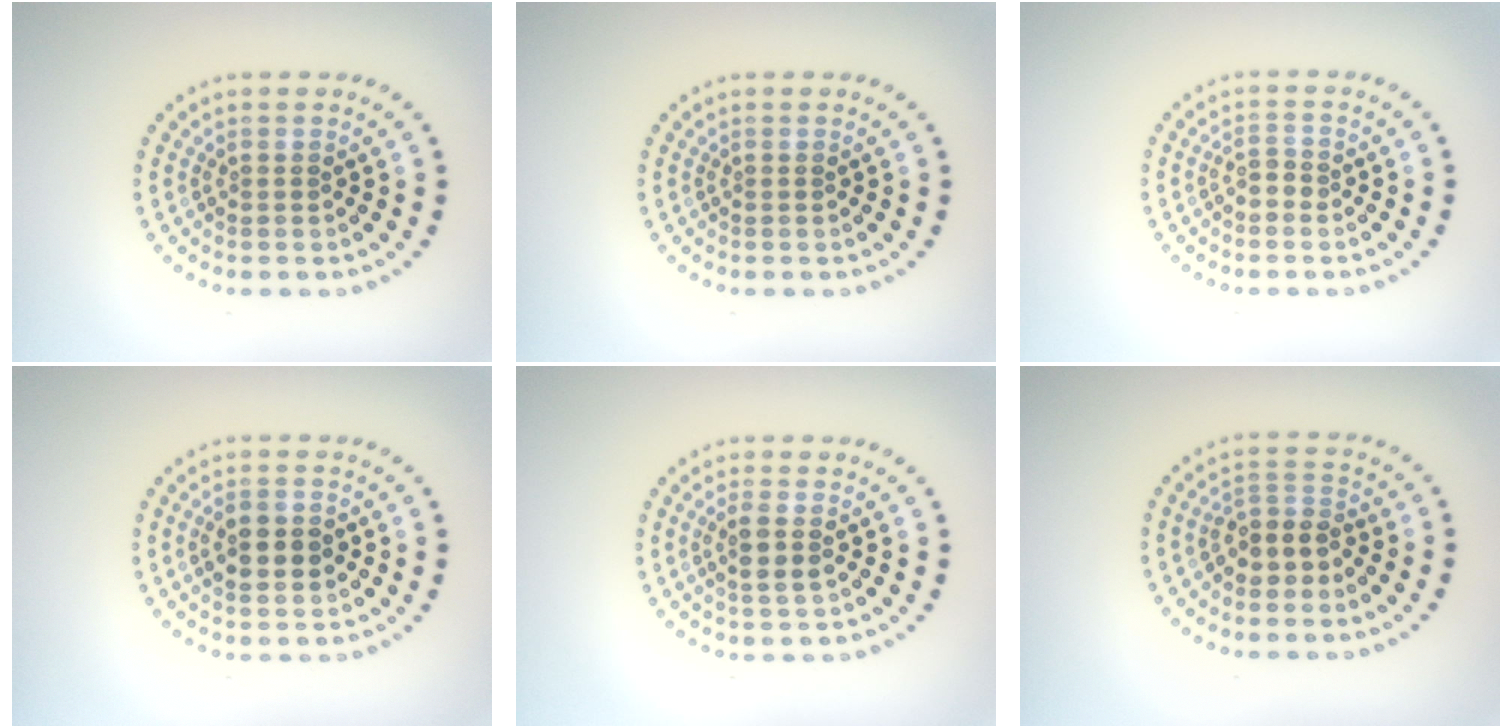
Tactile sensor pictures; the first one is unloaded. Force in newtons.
{"total": 0.0}
{"total": 1.2, "press": 1.2, "slide": 0.4}
{"total": 2.9, "press": 2.9, "slide": 0.1}
{"total": 2.0, "press": 1.8, "slide": 0.9}
{"total": 3.0, "press": 2.6, "slide": 1.4}